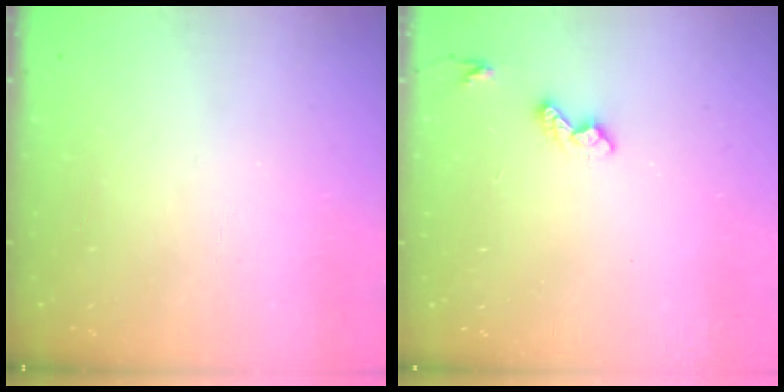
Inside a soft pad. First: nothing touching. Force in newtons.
{"total": 5.3, "press": 5.3, "slide": 0.8}